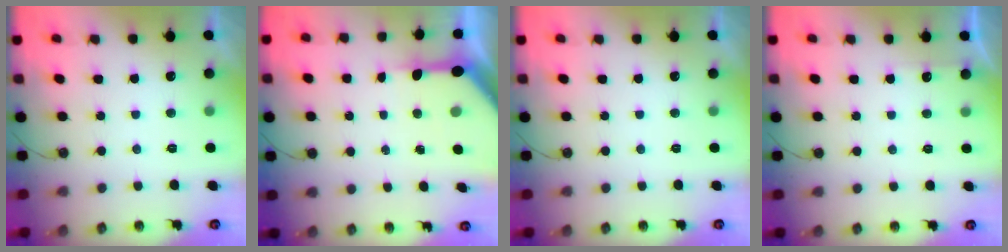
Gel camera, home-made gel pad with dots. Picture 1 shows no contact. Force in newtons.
{"total": 8.2, "press": 8.2, "slide": 0.9}
{"total": 0.0}
{"total": 2.7, "press": 2.7, "slide": 0.4}